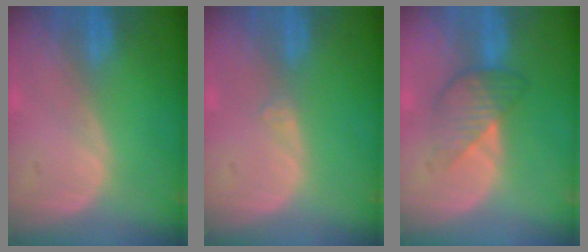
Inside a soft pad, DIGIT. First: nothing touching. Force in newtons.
{"total": 0.6, "press": 0.5, "slide": 0.2}
{"total": 4.6, "press": 4.6, "slide": 0.1}